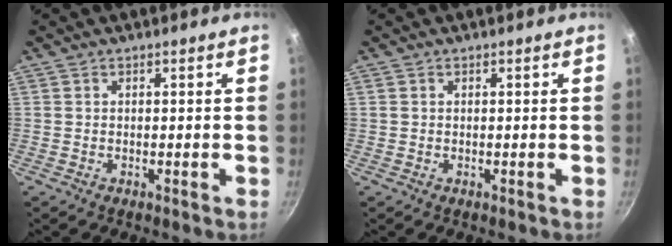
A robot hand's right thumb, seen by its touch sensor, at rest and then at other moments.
{"total": 0.0}